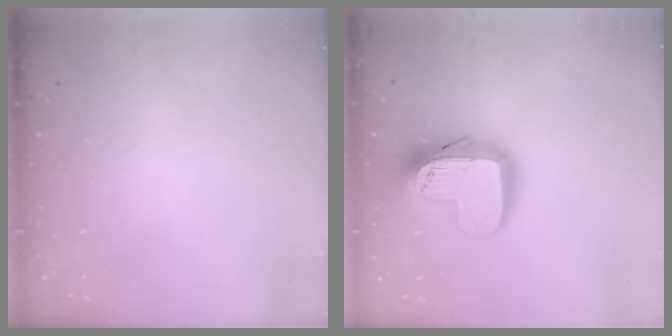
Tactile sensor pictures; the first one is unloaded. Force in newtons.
{"total": 18.0, "press": 17.9, "slide": 1.2}